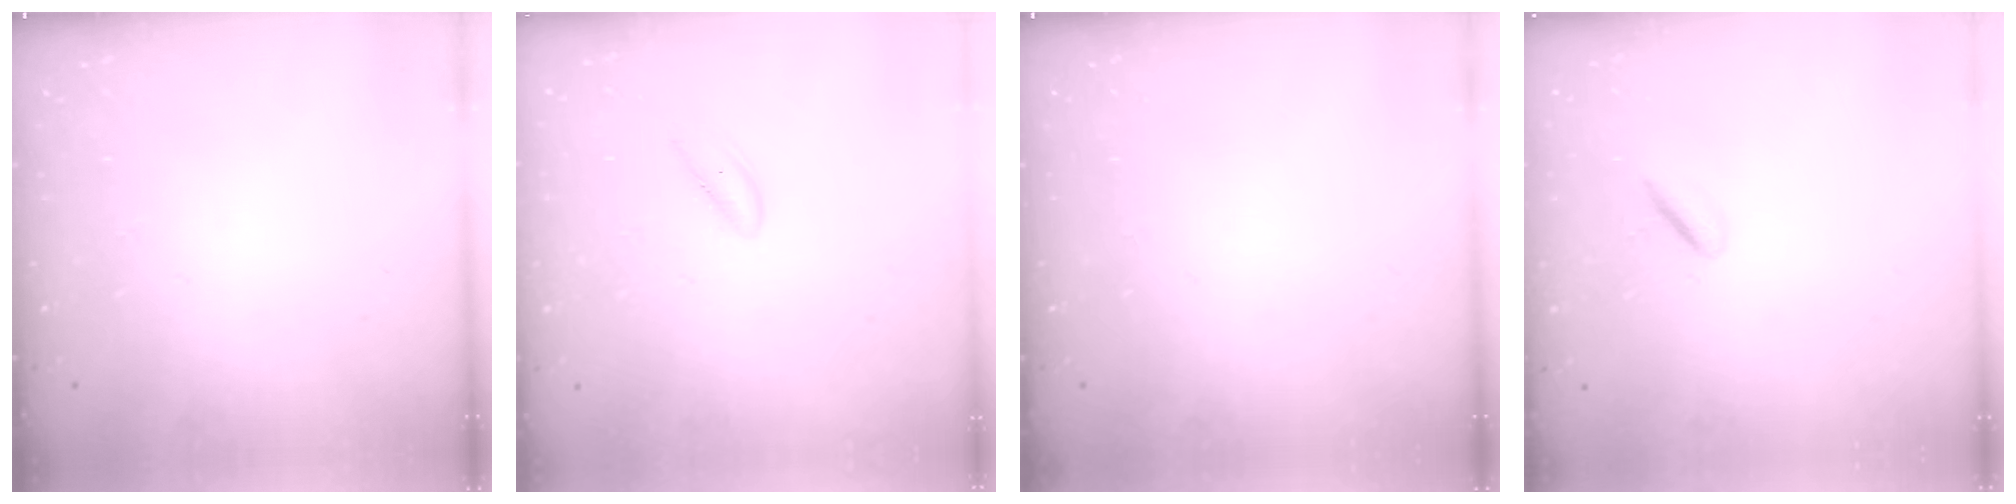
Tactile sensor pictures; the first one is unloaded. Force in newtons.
{"total": 1.8, "press": 1.7, "slide": 0.6}
{"total": 0.0}
{"total": 2.9, "press": 2.8, "slide": 1.1}